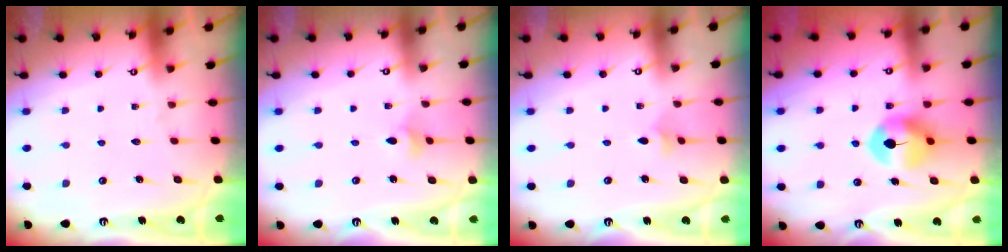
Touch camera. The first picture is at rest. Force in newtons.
{"total": 3.2, "press": 3.1, "slide": 0.6}
{"total": 2.3, "press": 2.3, "slide": 0.5}
{"total": 7.4, "press": 7.4, "slide": 0.3}